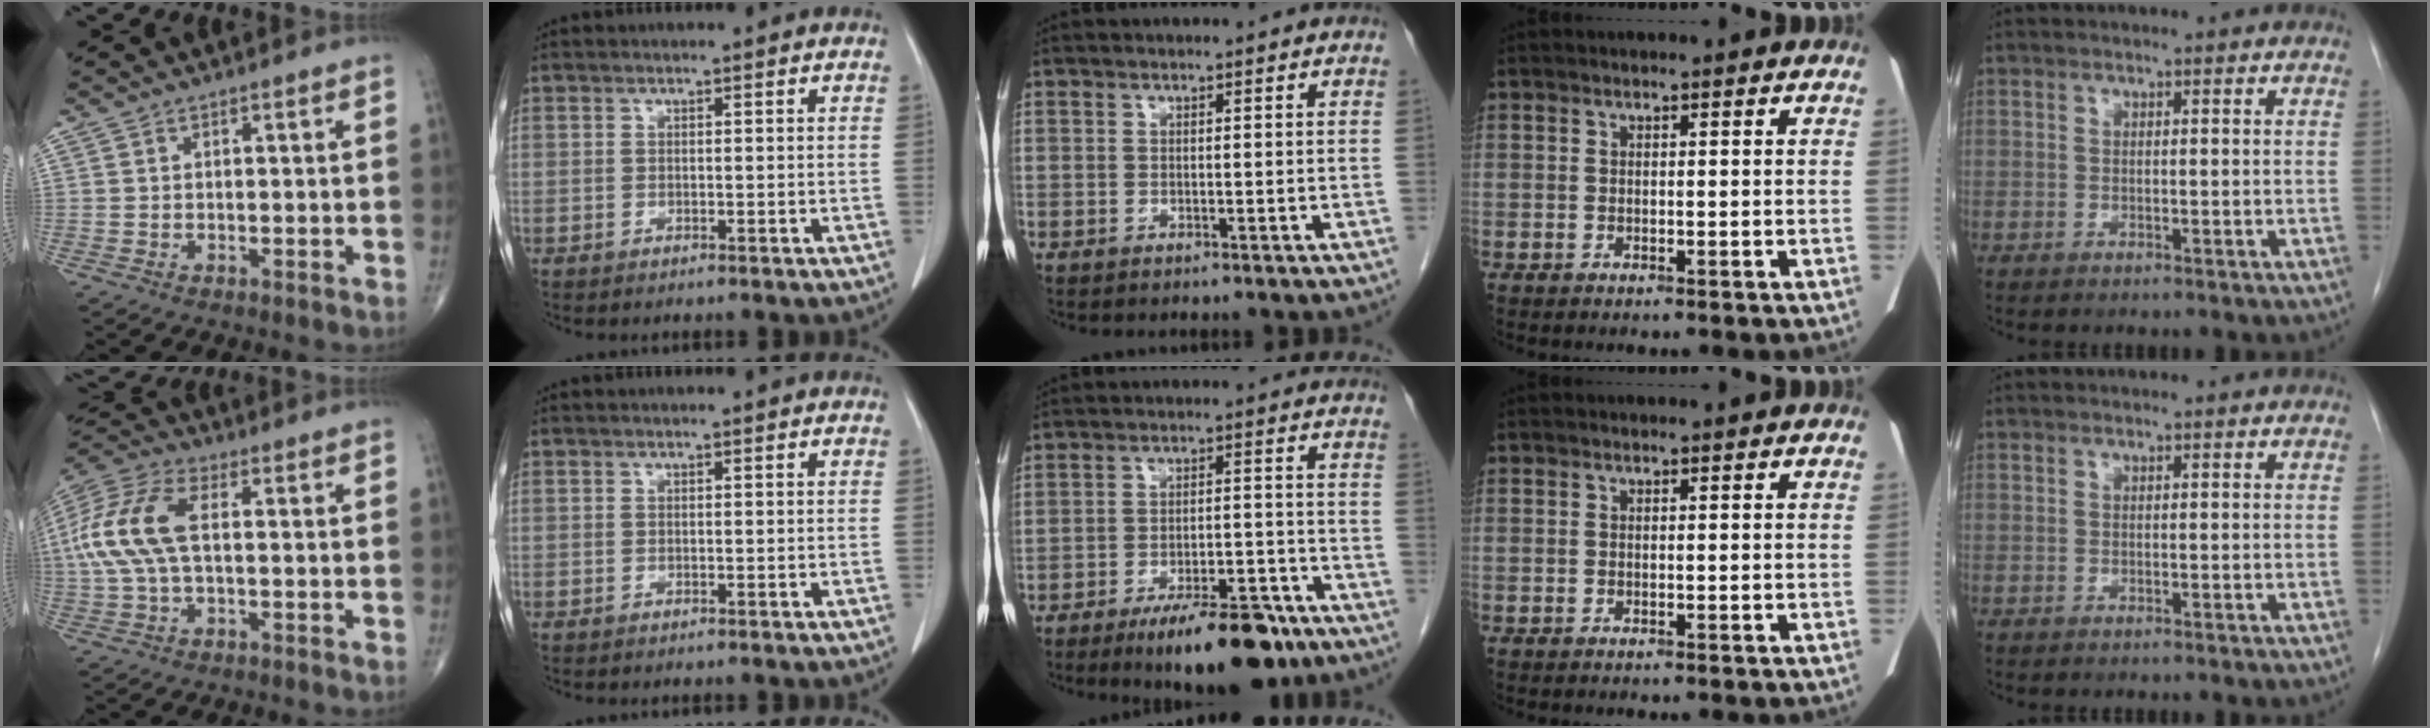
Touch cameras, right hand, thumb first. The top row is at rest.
{"thumb": {"total": 13.4, "force": [1.0, 6.7, 11.5], "torque": [-0.270, 0.032, 0.016]}, "middle": {"total": 12.8, "force": [-9.1, 3.6, 8.3], "torque": [-0.112, 0.001, -0.140]}}